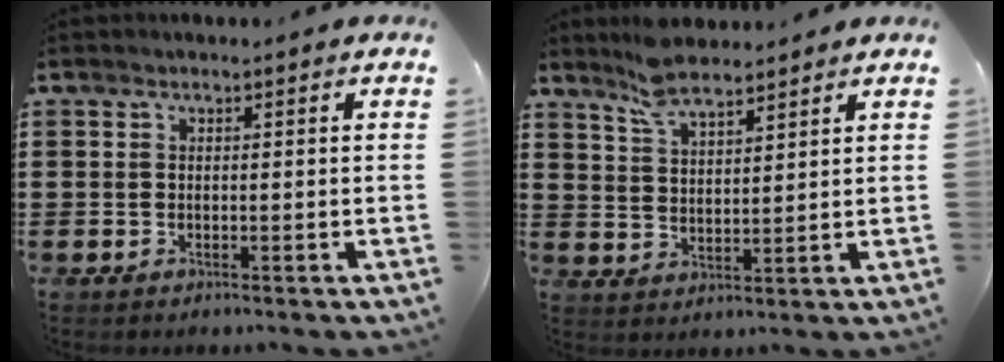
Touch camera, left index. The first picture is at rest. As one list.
[{"total": 5.9, "force": [5.2, 1.5, 2.4], "torque": [-0.061, -0.008, 0.098]}]